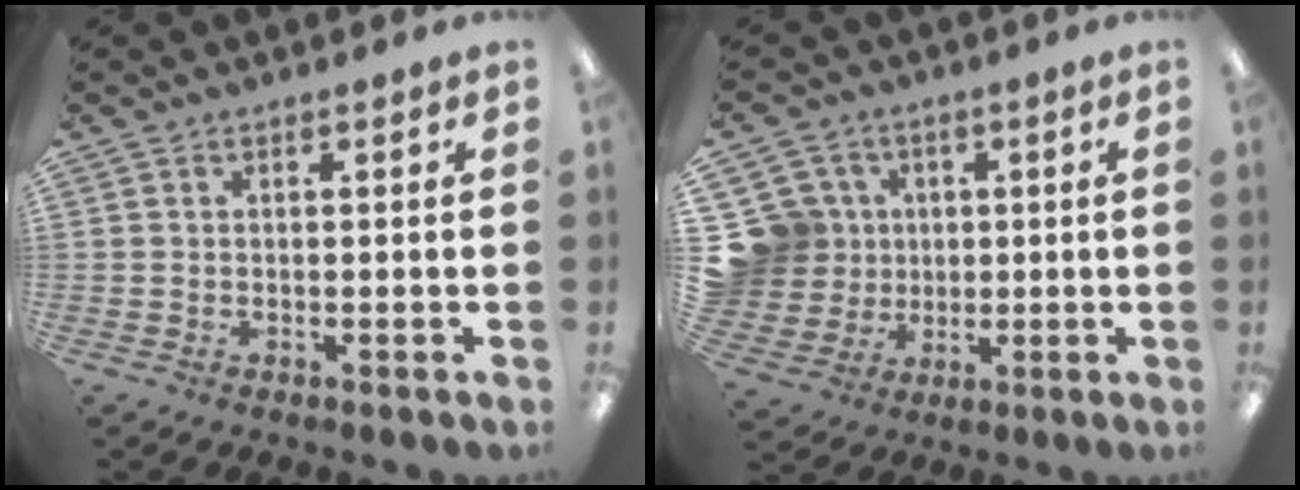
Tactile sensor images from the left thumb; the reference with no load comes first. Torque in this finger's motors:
{"motor_torque": [-0.16, 0.15, 0.50, -0.58, 0.00]}